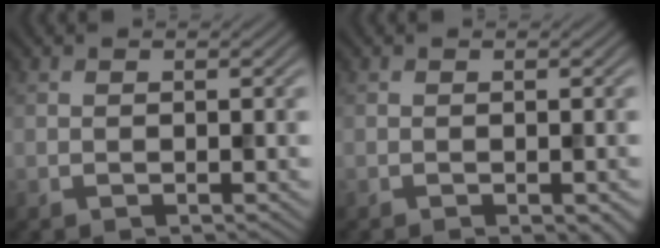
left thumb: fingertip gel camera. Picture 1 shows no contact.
{"total": 2.1, "force": [-1.2, 0.5, 1.7], "torque": [-0.019, 0.002, -0.014]}